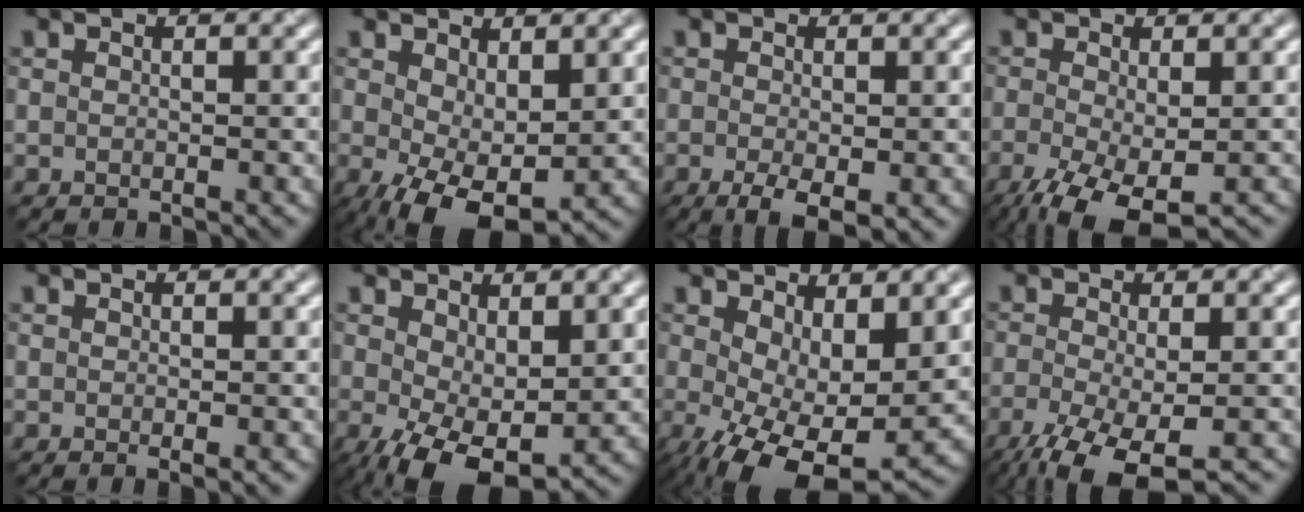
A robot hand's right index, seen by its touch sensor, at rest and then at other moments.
{"total": 6.6, "force": [-1.0, 3.3, 5.7], "torque": [-0.112, -0.015, -0.007]}
{"total": 3.4, "force": [-1.1, 1.1, 3.0], "torque": [-0.051, -0.011, -0.018]}
{"total": 6.8, "force": [-3.4, 2.5, 5.4], "torque": [-0.119, -0.021, -0.056]}
{"total": 1.0, "force": [-0.3, 0.2, 0.9], "torque": [-0.012, -0.006, -0.004]}
{"total": 7.2, "force": [-1.6, 3.6, 6.1], "torque": [-0.124, -0.021, -0.017]}
{"total": 10.0, "force": [-1.7, 4.7, 8.7], "torque": [-0.151, -0.020, -0.019]}
{"total": 7.1, "force": [-4.2, 2.1, 5.3], "torque": [-0.111, -0.024, -0.075]}